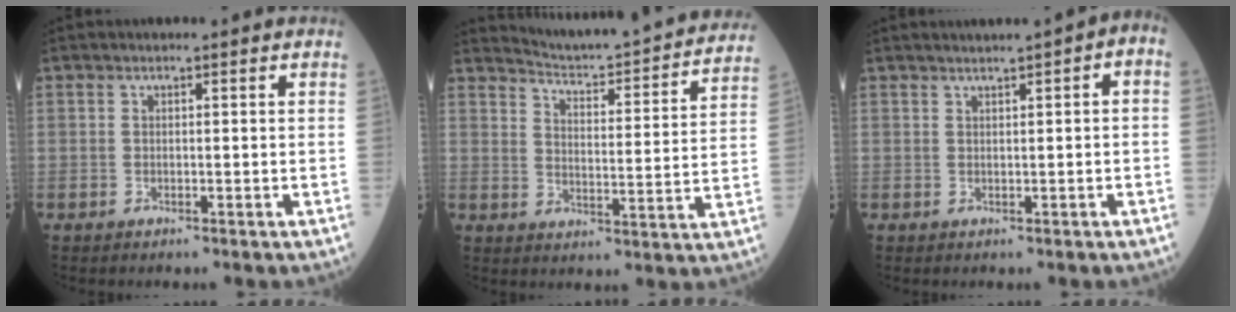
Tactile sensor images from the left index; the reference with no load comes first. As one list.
[{"total": 19.7, "force": [18.8, 0.7, 5.7], "torque": [-0.085, -0.056, 0.235]}, {"total": 3.7, "force": [1.4, 0.5, 3.4], "torque": [-0.041, 0.019, 0.018]}]